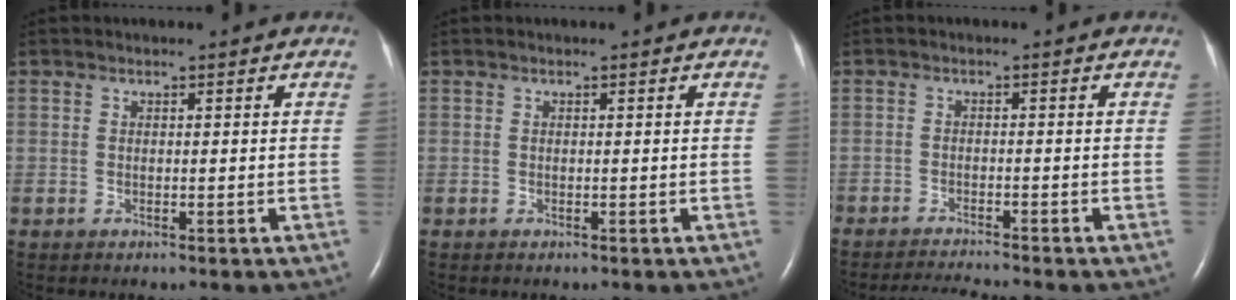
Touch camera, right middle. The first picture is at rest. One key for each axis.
{"total": 0.0}
{"total": 4.6, "fx": -4.3, "fy": -1.1, "fz": 1.1, "tx": -0.021, "ty": -0.021, "tz": -0.073}